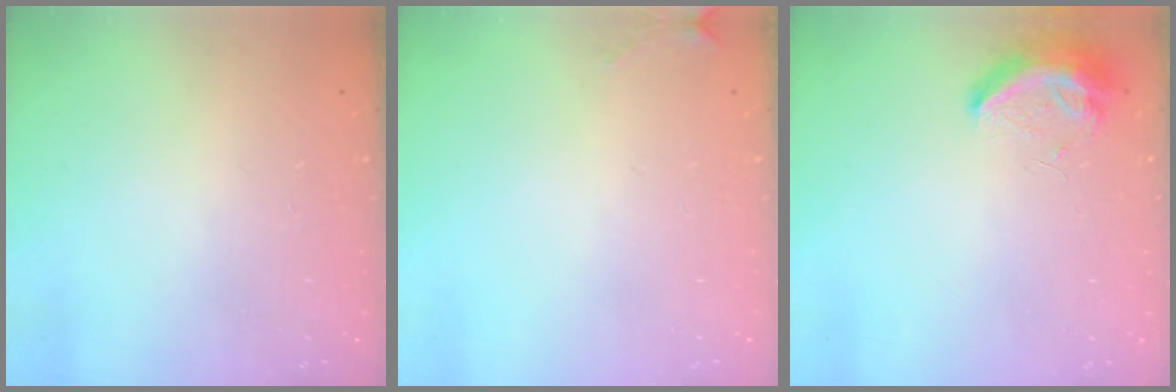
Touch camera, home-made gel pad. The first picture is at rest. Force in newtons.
{"total": 5.4, "press": 5.1, "slide": 1.8}
{"total": 8.4, "press": 8.3, "slide": 0.7}